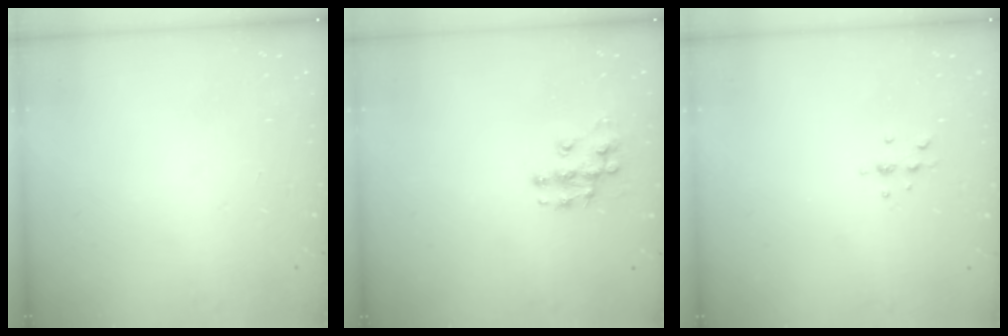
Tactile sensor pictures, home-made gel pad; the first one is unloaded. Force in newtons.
{"total": 9.7, "press": 9.7, "slide": 0.7}
{"total": 4.4, "press": 4.3, "slide": 0.6}